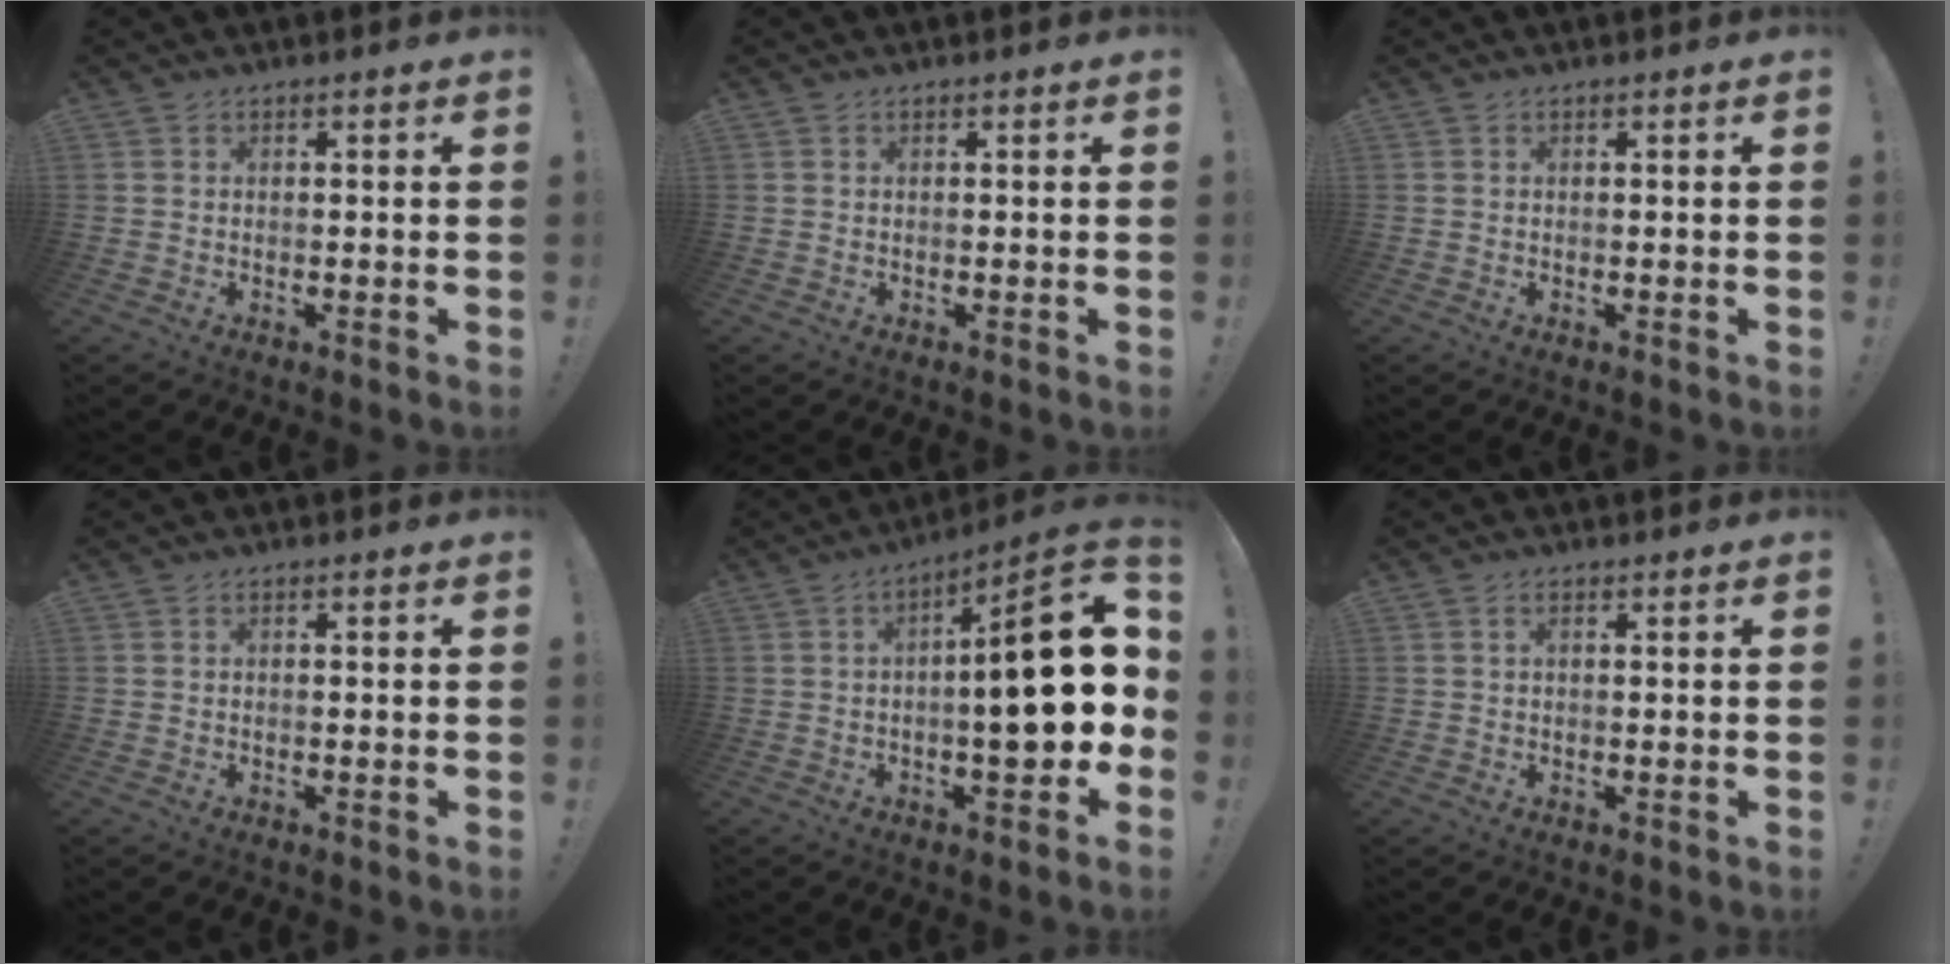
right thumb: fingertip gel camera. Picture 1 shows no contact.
{"total": 0.0}
{"total": 0.0}
{"total": 0.6, "force": [-0.6, 0.0, 0.2], "torque": [-0.003, 0.000, -0.010]}
{"total": 20.0, "force": [0.5, 5.7, 19.2], "torque": [-0.252, -0.002, 0.004]}
{"total": 1.3, "force": [0.3, 0.6, 1.1], "torque": [-0.027, 0.005, 0.006]}